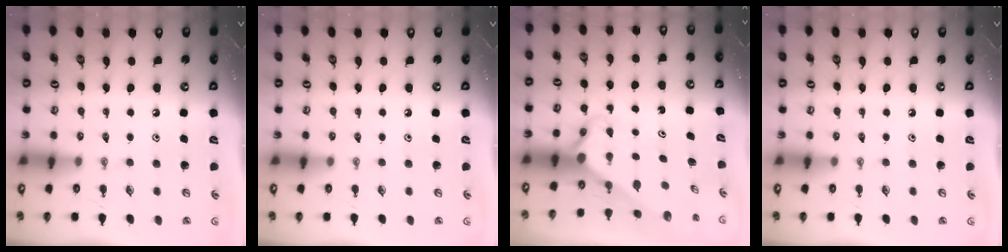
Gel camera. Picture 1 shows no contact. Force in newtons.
{"total": 0.0}
{"total": 2.8, "press": 2.8, "slide": 0.2}
{"total": 0.0}